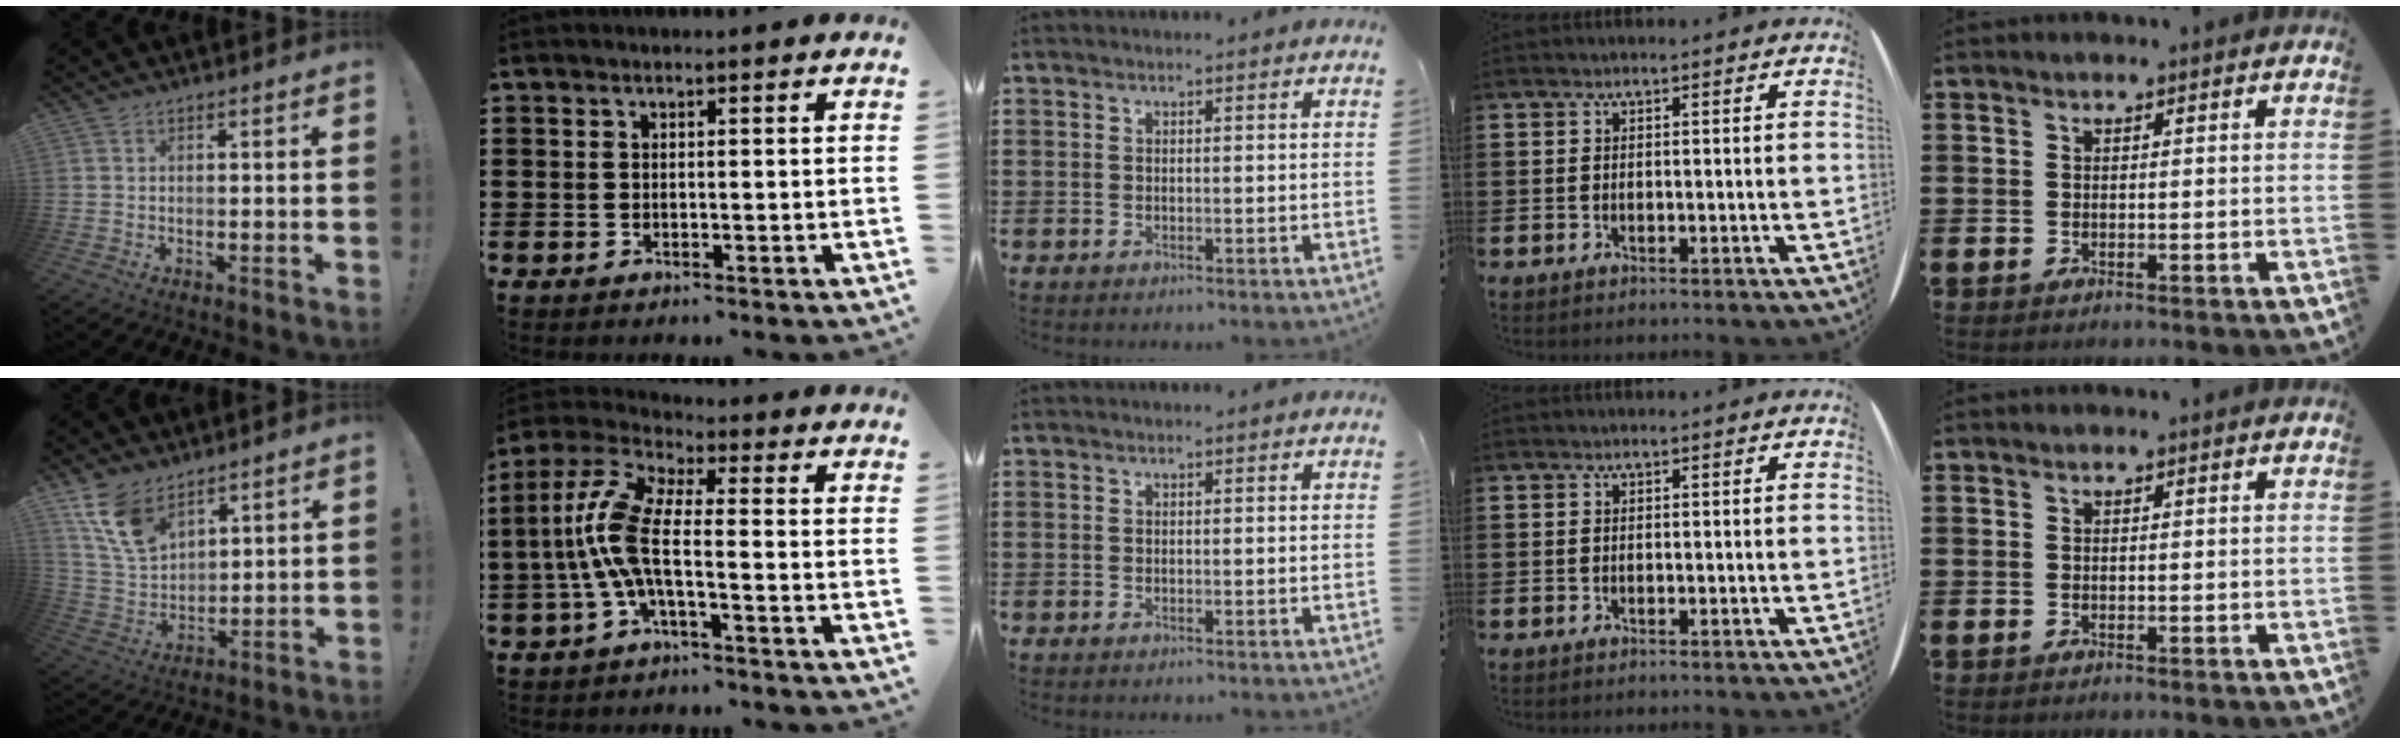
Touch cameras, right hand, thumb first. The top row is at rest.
{"thumb": {"total": 12.7, "force": [8.9, 6.9, 5.9], "torque": [-0.121, -0.047, 0.177]}, "index": {"total": 9.2, "force": [-1.6, 3.1, 8.5], "torque": [-0.208, -0.013, -0.038]}}